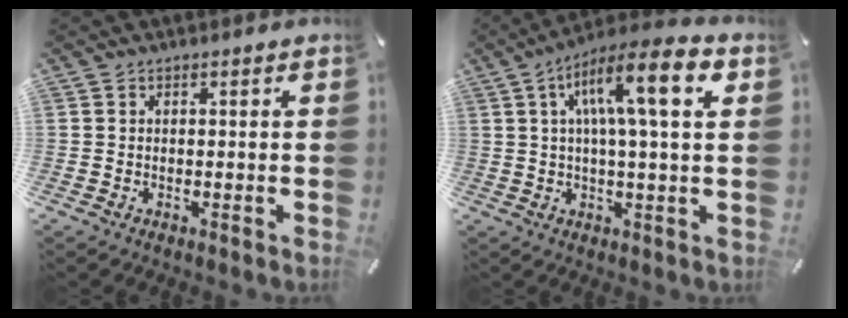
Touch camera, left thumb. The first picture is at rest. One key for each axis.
{"total": 14.5, "fx": 4.8, "fy": 2.8, "fz": 13.4, "tx": -0.228, "ty": -0.003, "tz": 0.072}